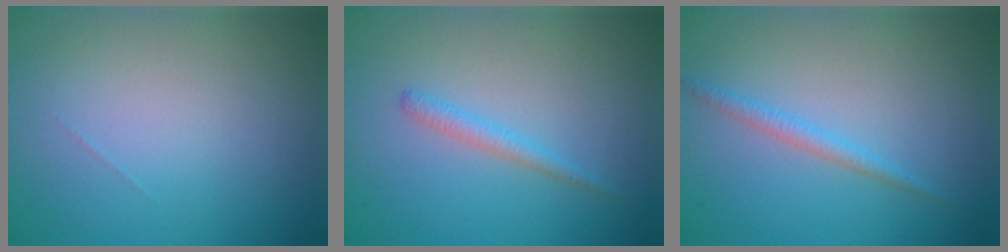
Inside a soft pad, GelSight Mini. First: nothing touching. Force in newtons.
{"total": 1.4, "press": 1.4, "slide": 0.1}
{"total": 1.4, "press": 1.4, "slide": 0.1}